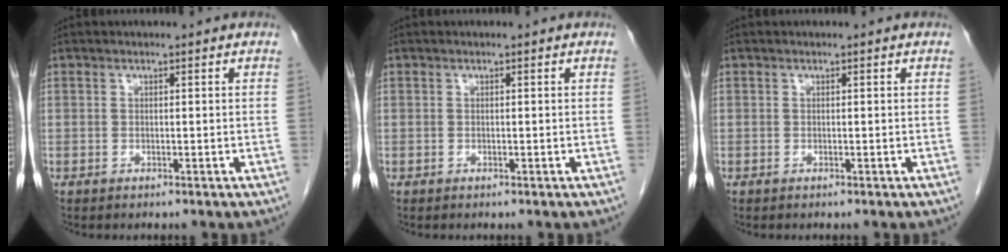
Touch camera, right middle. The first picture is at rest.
{"total": 0.0}
{"total": 0.0}